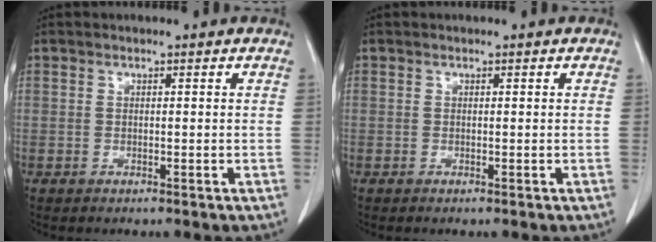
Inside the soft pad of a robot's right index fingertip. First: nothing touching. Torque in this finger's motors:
{"motor_torque": [0.03, -0.03, 0.01, 0.01]}